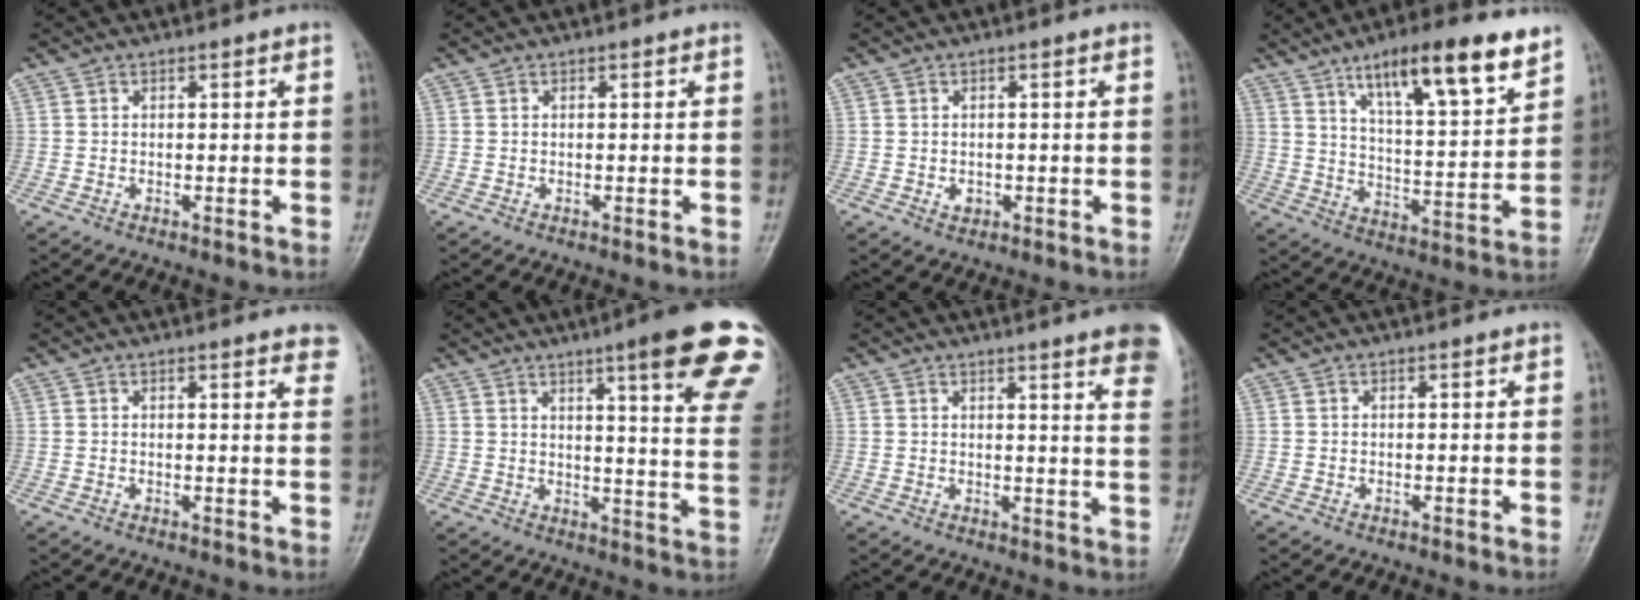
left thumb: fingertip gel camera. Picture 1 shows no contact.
{"total": 0.0}
{"total": 1.5, "force": [-0.4, 1.2, 0.9], "torque": [-0.008, 0.003, -0.002]}
{"total": 16.8, "force": [10.7, 3.9, 12.4], "torque": [-0.174, -0.052, 0.177]}
{"total": 5.5, "force": [4.1, 1.2, 3.4], "torque": [-0.021, -0.009, 0.034]}
{"total": 19.6, "force": [11.6, 2.1, 15.7], "torque": [-0.181, -0.049, 0.135]}
{"total": 12.4, "force": [8.4, 1.5, 9.1], "torque": [-0.086, -0.030, 0.079]}
{"total": 0.0}